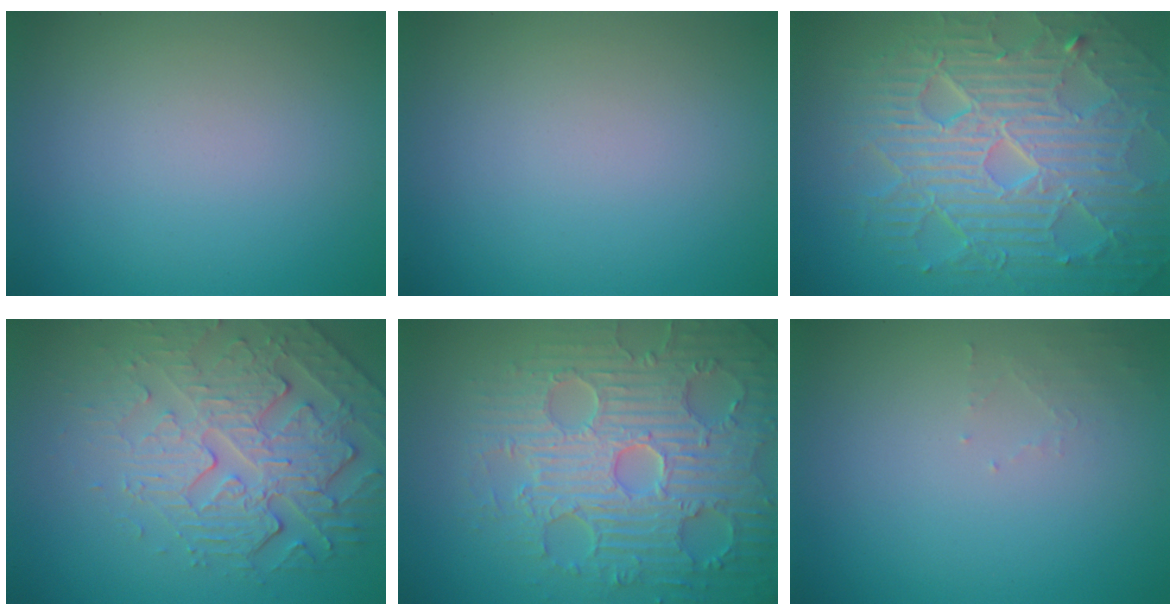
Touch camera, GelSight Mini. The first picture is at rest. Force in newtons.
{"total": 0.0}
{"total": 10.4, "press": 6.7, "slide": 7.9}
{"total": 4.8, "press": 4.4, "slide": 1.9}
{"total": 8.7, "press": 6.5, "slide": 5.9}
{"total": 1.0, "press": 1.0, "slide": 0.2}